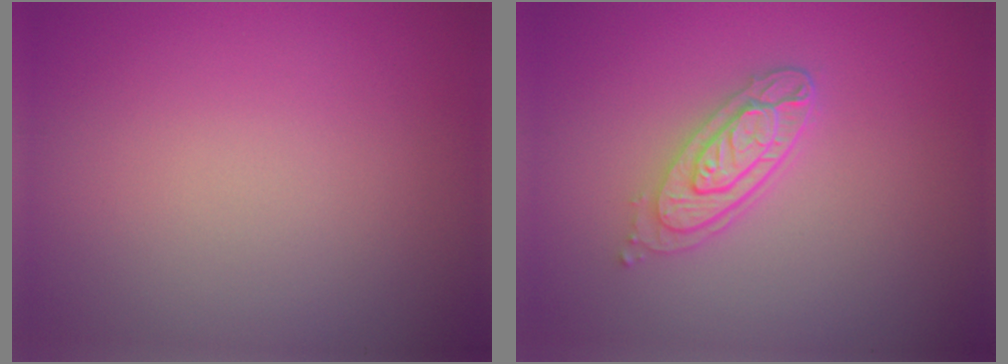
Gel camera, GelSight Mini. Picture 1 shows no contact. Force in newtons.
{"total": 3.8, "press": 3.0, "slide": 2.3}